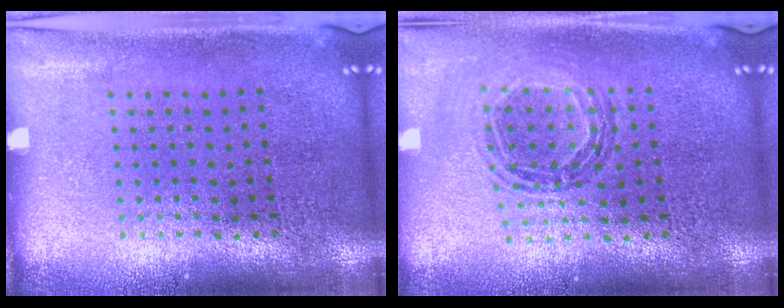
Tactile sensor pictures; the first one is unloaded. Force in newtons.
{"total": 0.9, "press": 0.9, "slide": 0.1}